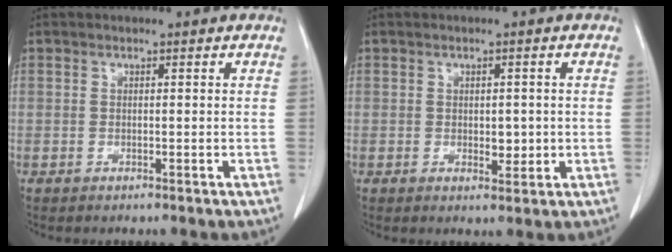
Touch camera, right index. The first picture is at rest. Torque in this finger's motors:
{"motor_torque": [-0.05, 0.15, 0.00, 0.00]}